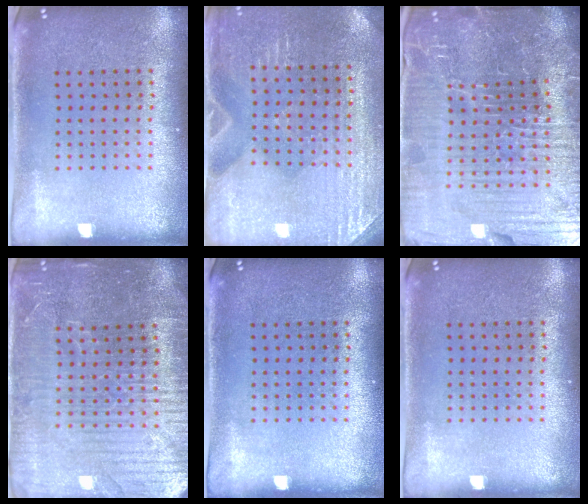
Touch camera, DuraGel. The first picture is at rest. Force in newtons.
{"total": 3.0, "press": 2.9, "slide": 0.2}
{"total": 7.4, "press": 6.6, "slide": 3.4}
{"total": 4.7, "press": 4.4, "slide": 1.6}
{"total": 0.0}
{"total": 0.0}